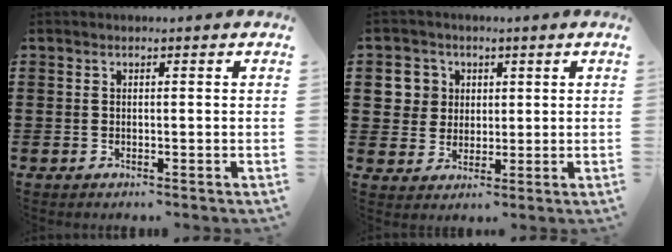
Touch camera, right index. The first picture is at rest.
{"total": 5.4, "force": [1.9, 5.0, 0.9], "torque": [-0.036, 0.014, 0.033]}